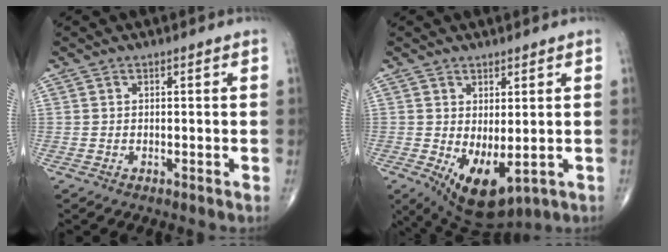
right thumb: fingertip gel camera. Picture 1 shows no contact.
{"total": 8.9, "force": [-1.4, 4.3, 7.7], "torque": [-0.119, -0.012, 0.000]}